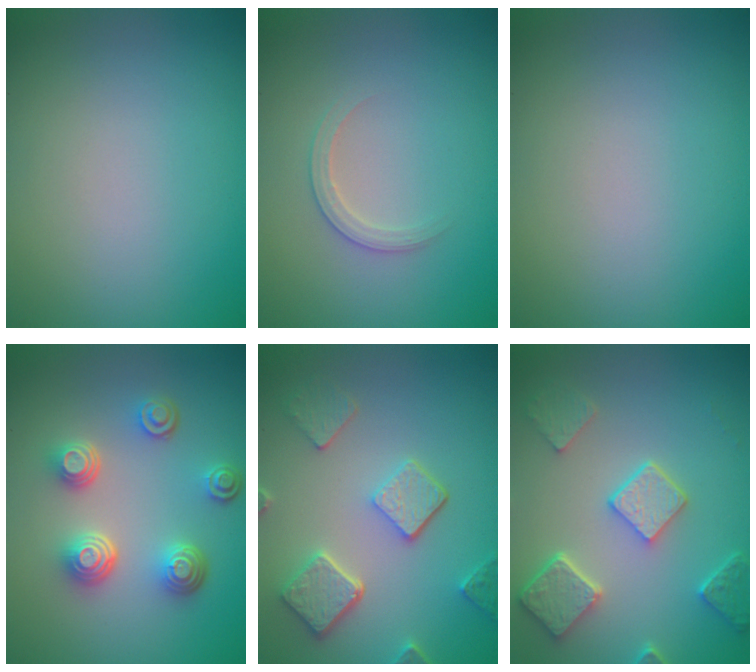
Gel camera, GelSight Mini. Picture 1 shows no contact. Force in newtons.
{"total": 1.6, "press": 1.6, "slide": 0.1}
{"total": 0.0}
{"total": 4.6, "press": 3.5, "slide": 2.9}
{"total": 5.1, "press": 3.9, "slide": 3.2}
{"total": 5.0, "press": 3.9, "slide": 3.1}